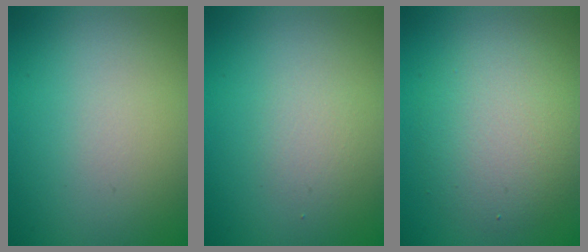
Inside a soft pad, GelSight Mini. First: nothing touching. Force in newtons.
{"total": 1.2, "press": 1.2, "slide": 0.0}
{"total": 4.6, "press": 4.6, "slide": 0.2}